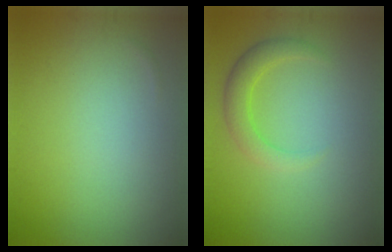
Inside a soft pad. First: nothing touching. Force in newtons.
{"total": 2.5, "press": 2.5, "slide": 0.1}